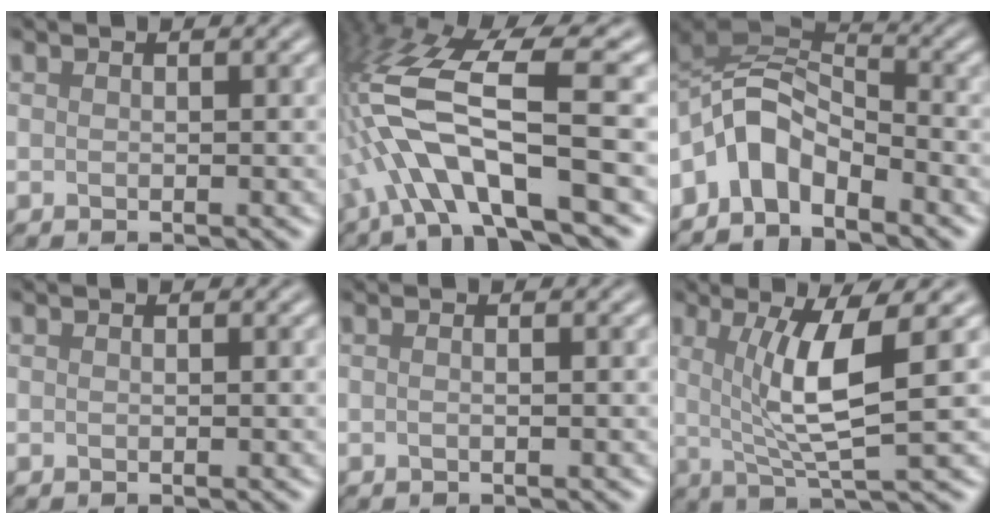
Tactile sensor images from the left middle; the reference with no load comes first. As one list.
[{"total": 10.5, "force": [-2.6, 2.8, 9.8], "torque": [-0.189, 0.026, -0.048]}, {"total": 5.8, "force": [-3.5, 3.1, 3.5], "torque": [-0.051, 0.016, -0.076]}, {"total": 0.0}, {"total": 1.9, "force": [0.3, 1.1, 1.5], "torque": [0.004, 0.003, -0.024]}, {"total": 6.1, "force": [1.0, 1.1, 5.9], "torque": [-0.105, 0.004, 0.022]}]